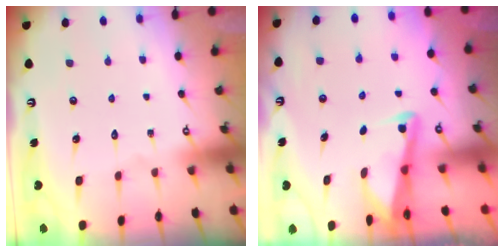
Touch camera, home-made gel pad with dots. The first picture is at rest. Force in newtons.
{"total": 2.9, "press": 2.9, "slide": 0.4}